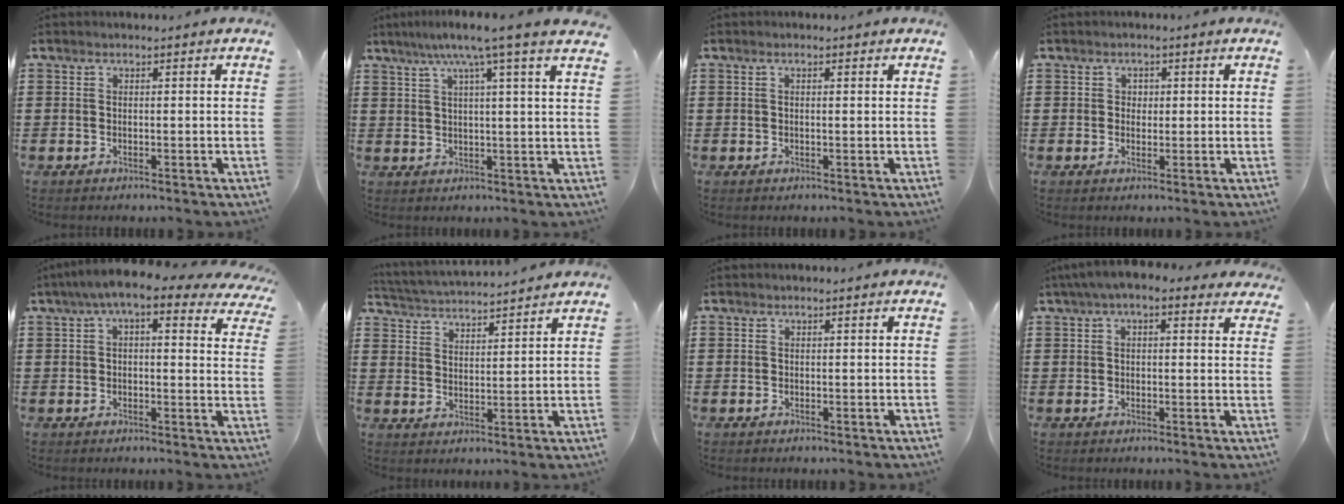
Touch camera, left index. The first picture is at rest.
{"total": 7.2, "force": [4.8, -0.8, 5.3], "torque": [-0.111, -0.011, 0.076]}
{"total": 1.0, "force": [0.4, 0.1, 0.9], "torque": [-0.017, 0.002, 0.007]}
{"total": 1.5, "force": [0.4, 1.3, 0.5], "torque": [-0.014, 0.008, 0.006]}
{"total": 7.0, "force": [4.3, 1.4, 5.3], "torque": [-0.105, -0.006, 0.072]}
{"total": 3.6, "force": [3.6, -0.2, 0.1], "torque": [-0.020, -0.024, 0.060]}
{"total": 0.0}
{"total": 4.1, "force": [2.6, 1.3, 2.9], "torque": [-0.062, 0.003, 0.045]}